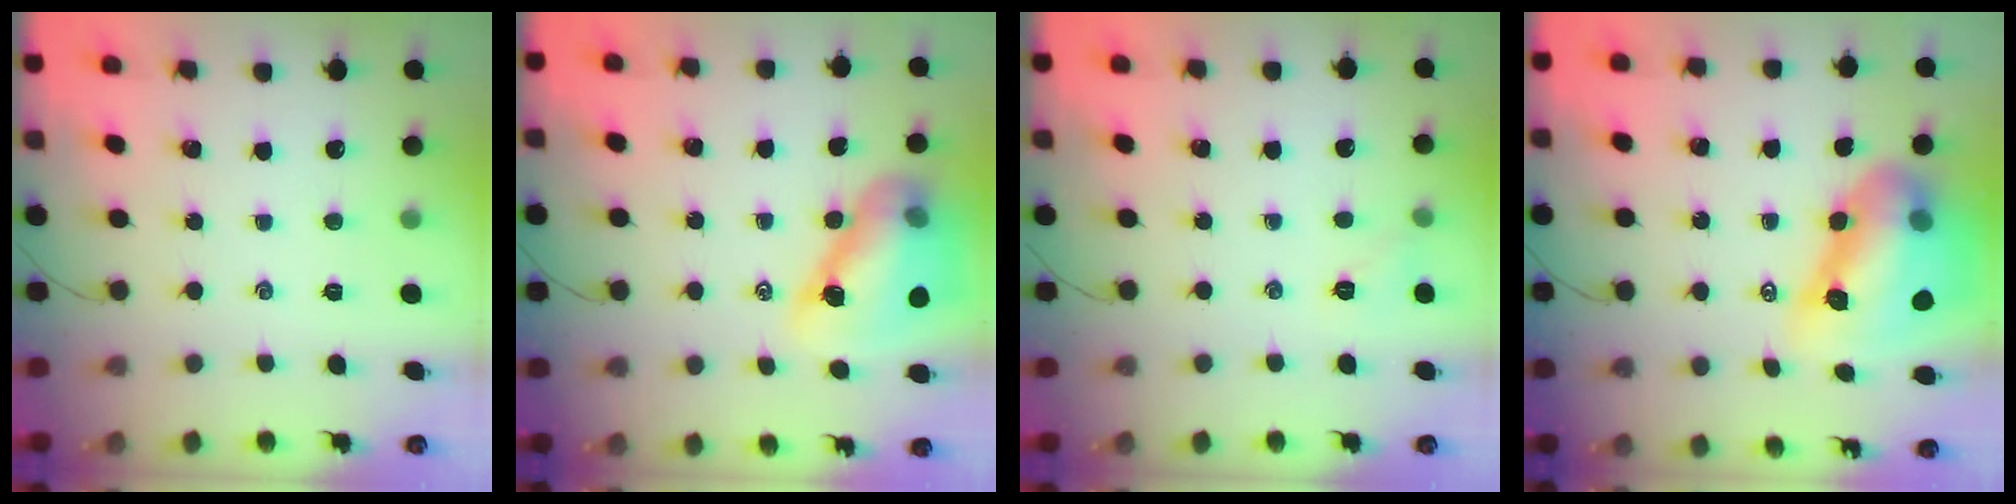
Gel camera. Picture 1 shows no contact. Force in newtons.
{"total": 14.2, "press": 13.5, "slide": 4.3}
{"total": 5.7, "press": 5.5, "slide": 1.5}
{"total": 16.6, "press": 16.0, "slide": 4.6}